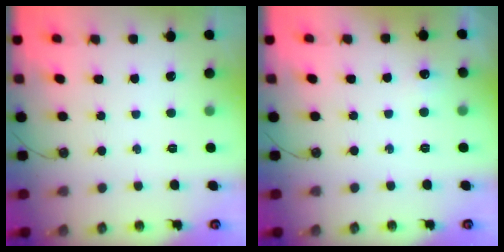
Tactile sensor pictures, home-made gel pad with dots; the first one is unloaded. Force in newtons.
{"total": 4.9, "press": 4.9, "slide": 0.7}